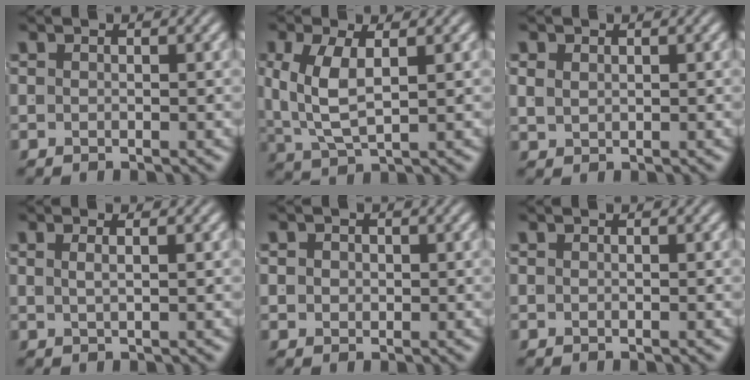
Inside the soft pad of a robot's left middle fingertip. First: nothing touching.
{"total": 4.1, "force": [0.3, 2.1, 3.5], "torque": [-0.084, -0.020, 0.026]}
{"total": 1.2, "force": [0.8, 0.7, 0.6], "torque": [-0.013, -0.006, 0.026]}
{"total": 1.3, "force": [0.3, -0.9, 0.9], "torque": [-0.007, -0.004, 0.013]}
{"total": 1.3, "force": [0.2, 1.2, 0.6], "torque": [-0.016, -0.007, 0.009]}
{"total": 0.0}